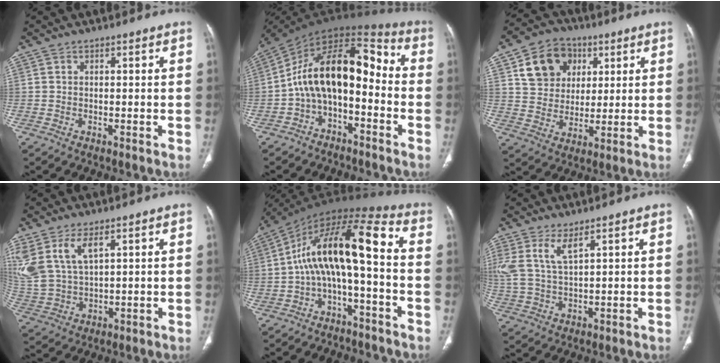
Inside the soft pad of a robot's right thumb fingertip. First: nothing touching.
{"total": 15.6, "force": [-3.0, 8.7, 12.5], "torque": [-0.184, 0.095, -0.062]}
{"total": 13.0, "force": [5.5, 9.9, 6.3], "torque": [-0.079, -0.009, 0.100]}
{"total": 11.8, "force": [5.7, 6.0, 8.4], "torque": [-0.192, -0.015, 0.131]}
{"total": 15.0, "force": [-2.2, 5.4, 13.9], "torque": [-0.243, 0.091, -0.043]}
{"total": 6.5, "force": [3.8, 1.9, 4.9], "torque": [-0.122, -0.017, 0.088]}